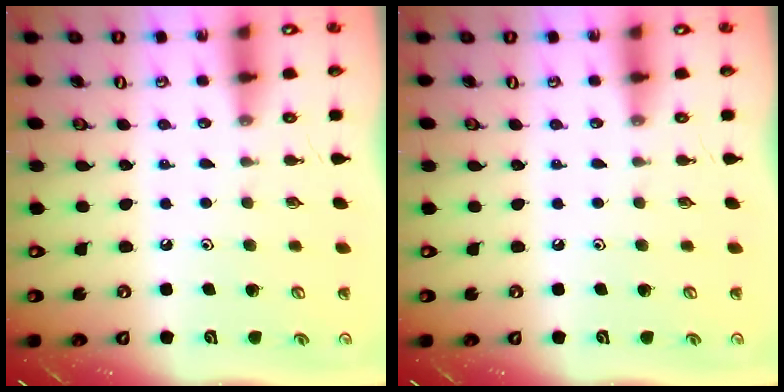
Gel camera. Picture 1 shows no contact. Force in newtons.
{"total": 0.0}